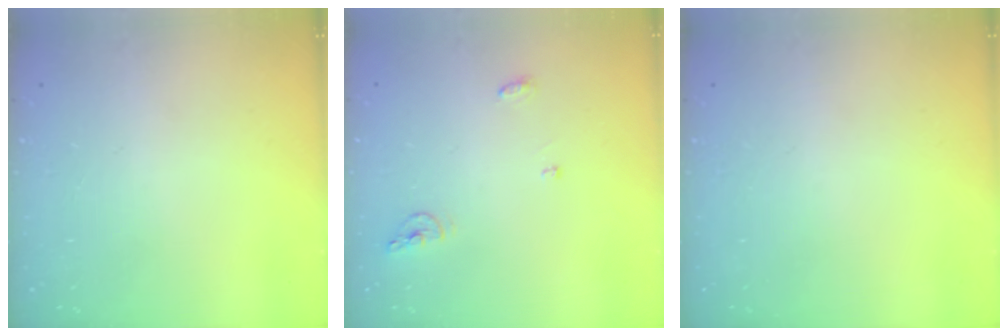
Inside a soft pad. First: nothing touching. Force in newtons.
{"total": 5.6, "press": 5.6, "slide": 0.2}
{"total": 0.0}